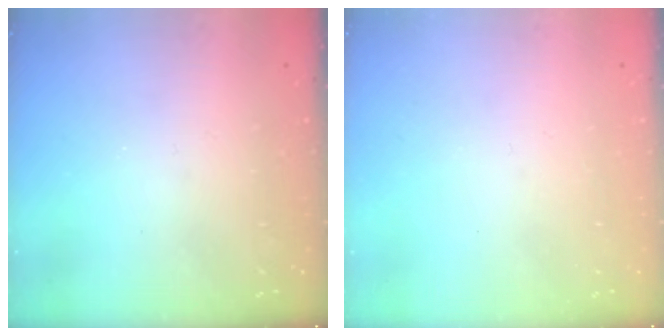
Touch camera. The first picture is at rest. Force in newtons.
{"total": 0.0}